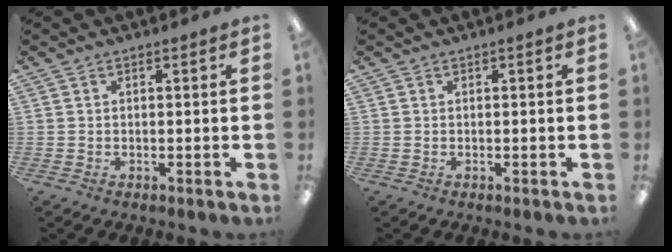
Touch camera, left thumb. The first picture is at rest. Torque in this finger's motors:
{"motor_torque": [0.00, 0.00, 0.07, -0.07, -0.01]}